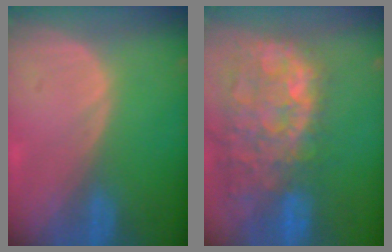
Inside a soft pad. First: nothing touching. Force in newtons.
{"total": 14.9, "press": 12.0, "slide": 8.8}